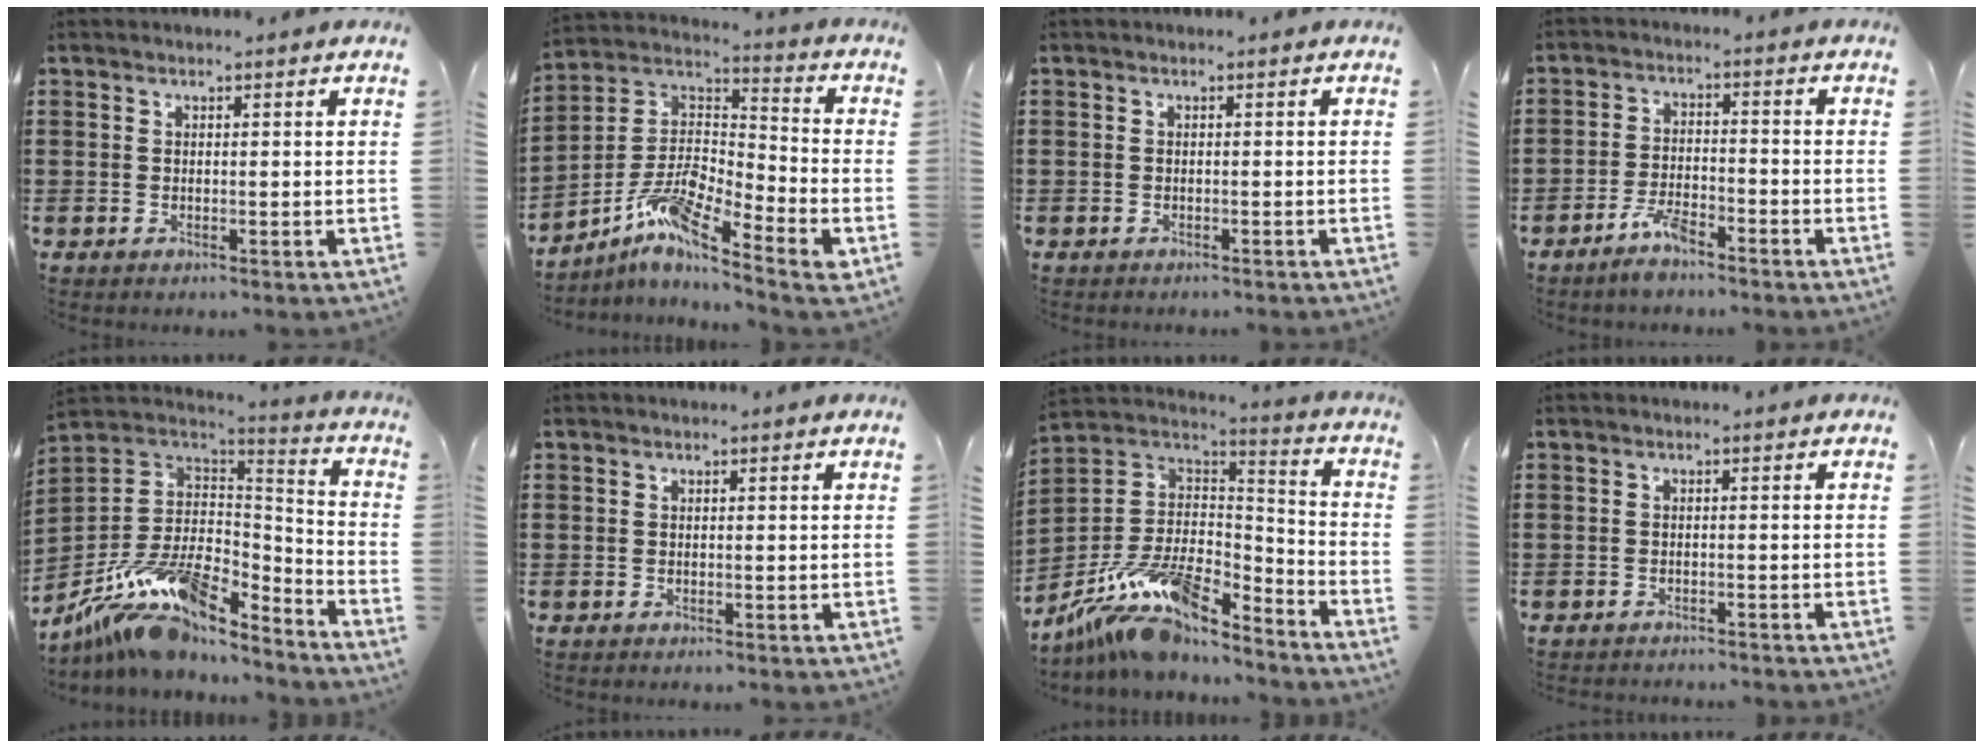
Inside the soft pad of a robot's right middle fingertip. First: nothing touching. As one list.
[{"total": 9.6, "force": [-6.0, 2.7, 6.9], "torque": [-0.164, -0.018, -0.128]}, {"total": 0.6, "force": [-0.6, 0.1, -0.1], "torque": [0.000, 0.001, -0.013]}, {"total": 4.4, "force": [-3.7, 1.1, 2.2], "torque": [-0.050, 0.005, -0.073]}, {"total": 13.2, "force": [-8.9, 5.4, 8.2], "torque": [-0.181, 0.009, -0.170]}, {"total": 0.0}, {"total": 12.9, "force": [-9.2, 4.5, 7.8], "torque": [-0.171, 0.010, -0.179]}, {"total": 1.0, "force": [-1.0, -0.1, 0.0], "torque": [-0.004, 0.000, -0.021]}]